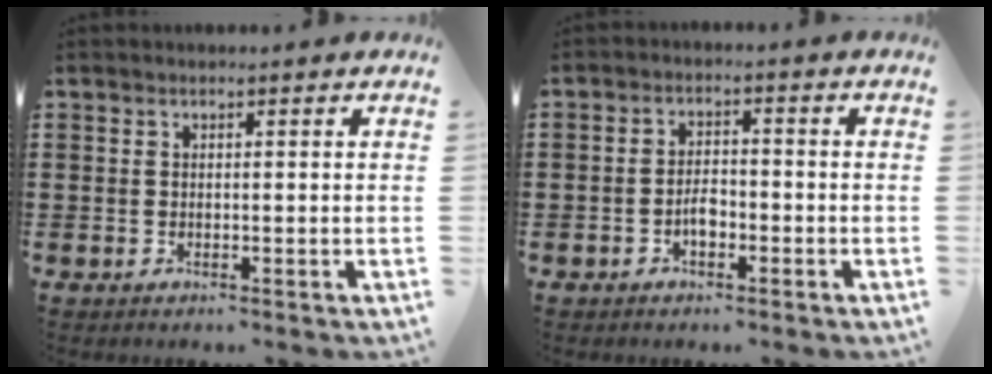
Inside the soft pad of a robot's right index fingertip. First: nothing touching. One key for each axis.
{"total": 3.0, "fx": -1.3, "fy": 1.6, "fz": 2.2, "tx": -0.044, "ty": 0.005, "tz": -0.024}